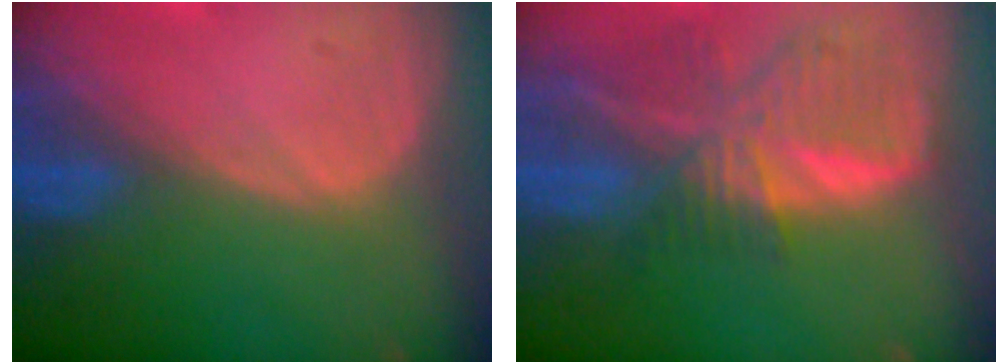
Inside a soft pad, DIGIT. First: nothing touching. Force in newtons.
{"total": 9.4, "press": 8.3, "slide": 4.6}